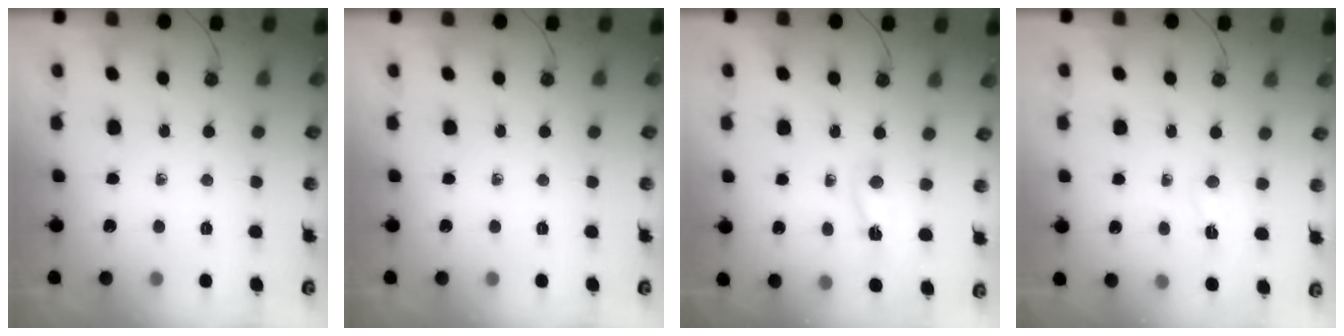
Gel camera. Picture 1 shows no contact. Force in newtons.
{"total": 0.0}
{"total": 2.6, "press": 2.6, "slide": 0.6}
{"total": 3.1, "press": 2.8, "slide": 1.3}